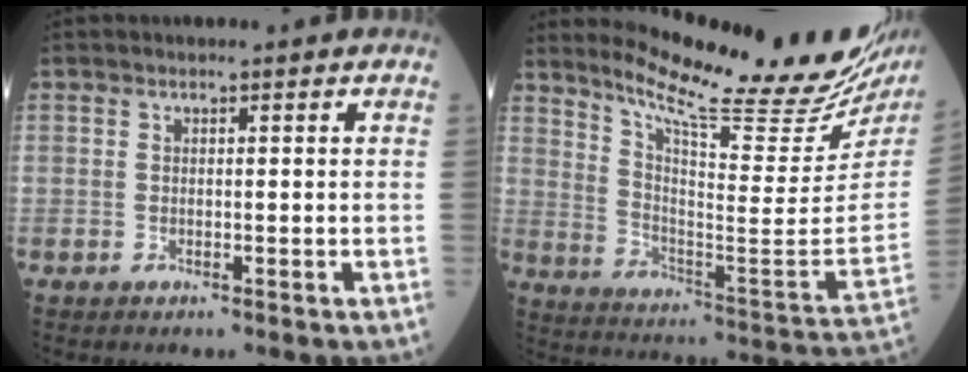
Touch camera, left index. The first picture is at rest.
{"total": 25.5, "force": [21.9, 1.6, 13.1], "torque": [-0.210, -0.090, 0.305]}